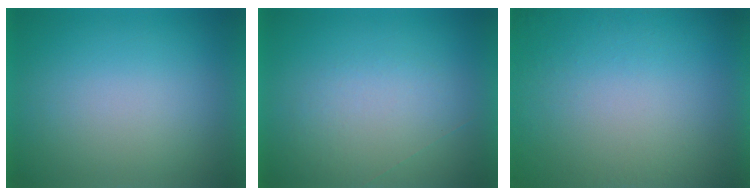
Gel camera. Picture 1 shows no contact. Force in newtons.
{"total": 1.0}
{"total": 4.7}